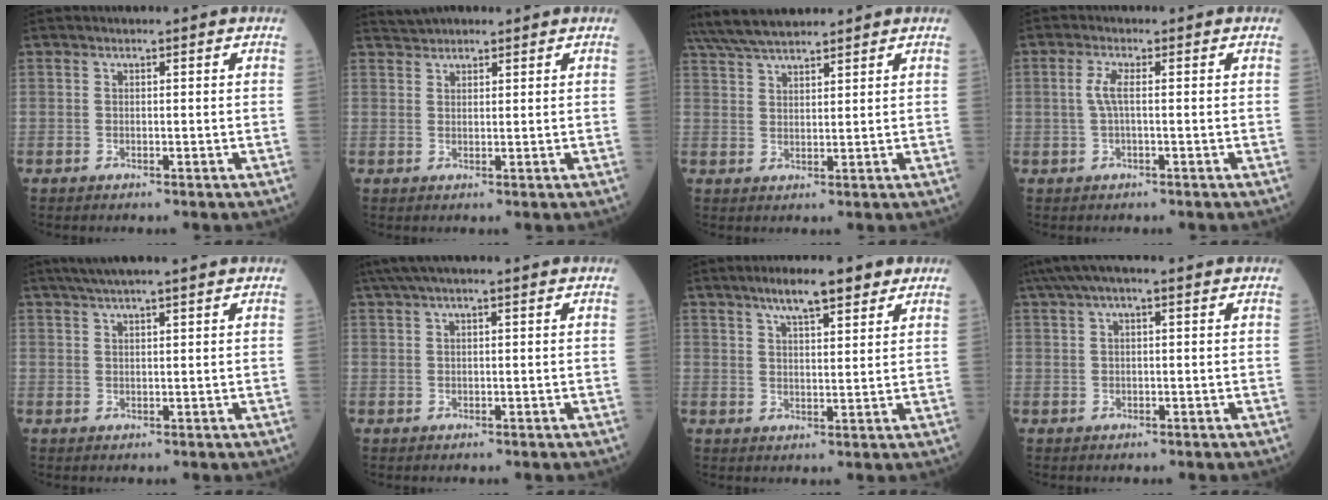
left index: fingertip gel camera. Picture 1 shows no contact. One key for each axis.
{"total": 2.5, "fx": 2.4, "fy": 0.8, "fz": 0.3, "tx": -0.012, "ty": 0.024, "tz": 0.043}
{"total": 9.5, "fx": 8.3, "fy": 1.6, "fz": 4.2, "tx": -0.081, "ty": 0.031, "tz": 0.153}
{"total": 2.6, "fx": 0.1, "fy": 0.3, "fz": 2.6, "tx": -0.062, "ty": 0.003, "tz": 0.001}
{"total": 6.4, "fx": 5.2, "fy": -0.4, "fz": 3.8, "tx": -0.062, "ty": 0.032, "tz": 0.083}
{"total": 4.5, "fx": 3.3, "fy": 0.0, "fz": 3.1, "tx": -0.061, "ty": 0.041, "tz": 0.059}
{"total": 7.2, "fx": 5.1, "fy": 1.7, "fz": 4.9, "tx": -0.086, "ty": 0.017, "tz": 0.081}
{"total": 5.5, "fx": 3.3, "fy": 1.1, "fz": 4.3, "tx": -0.086, "ty": 0.043, "tz": 0.054}